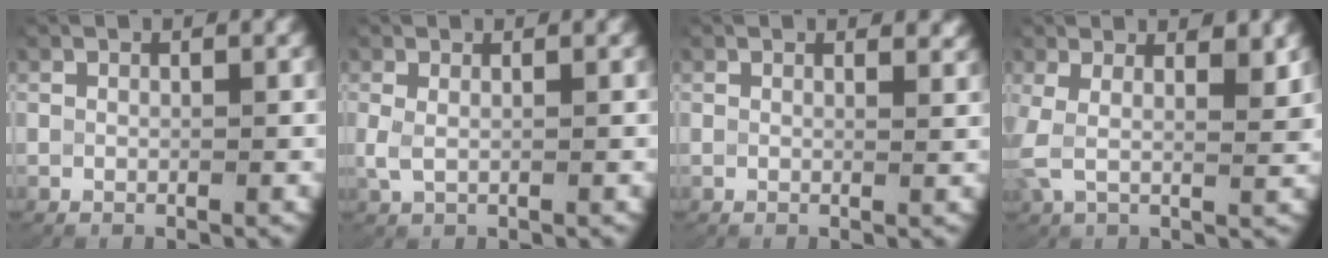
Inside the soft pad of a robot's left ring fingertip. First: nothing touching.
{"total": 1.6, "force": [0.2, 0.9, 1.4], "torque": [-0.043, -0.010, 0.013]}
{"total": 1.5, "force": [1.4, 0.2, 0.5], "torque": [-0.009, -0.006, 0.020]}
{"total": 3.4, "force": [1.2, 1.7, 2.7], "torque": [-0.074, -0.016, 0.025]}